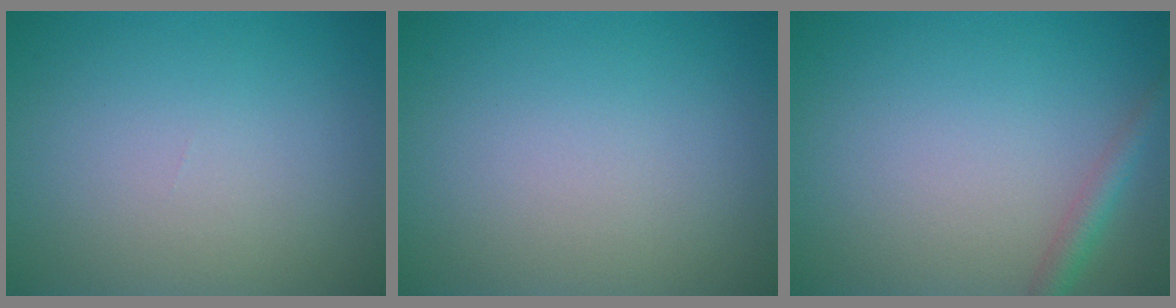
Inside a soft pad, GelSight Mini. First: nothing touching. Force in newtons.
{"total": 0.0}
{"total": 1.8, "press": 1.8, "slide": 0.0}